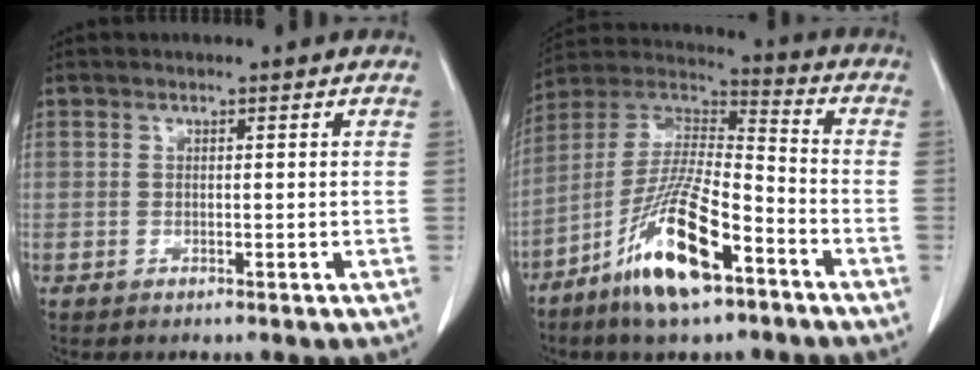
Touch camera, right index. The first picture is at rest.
{"total": 16.1, "force": [-8.8, 3.5, 13.0], "torque": [-0.261, -0.013, -0.157]}